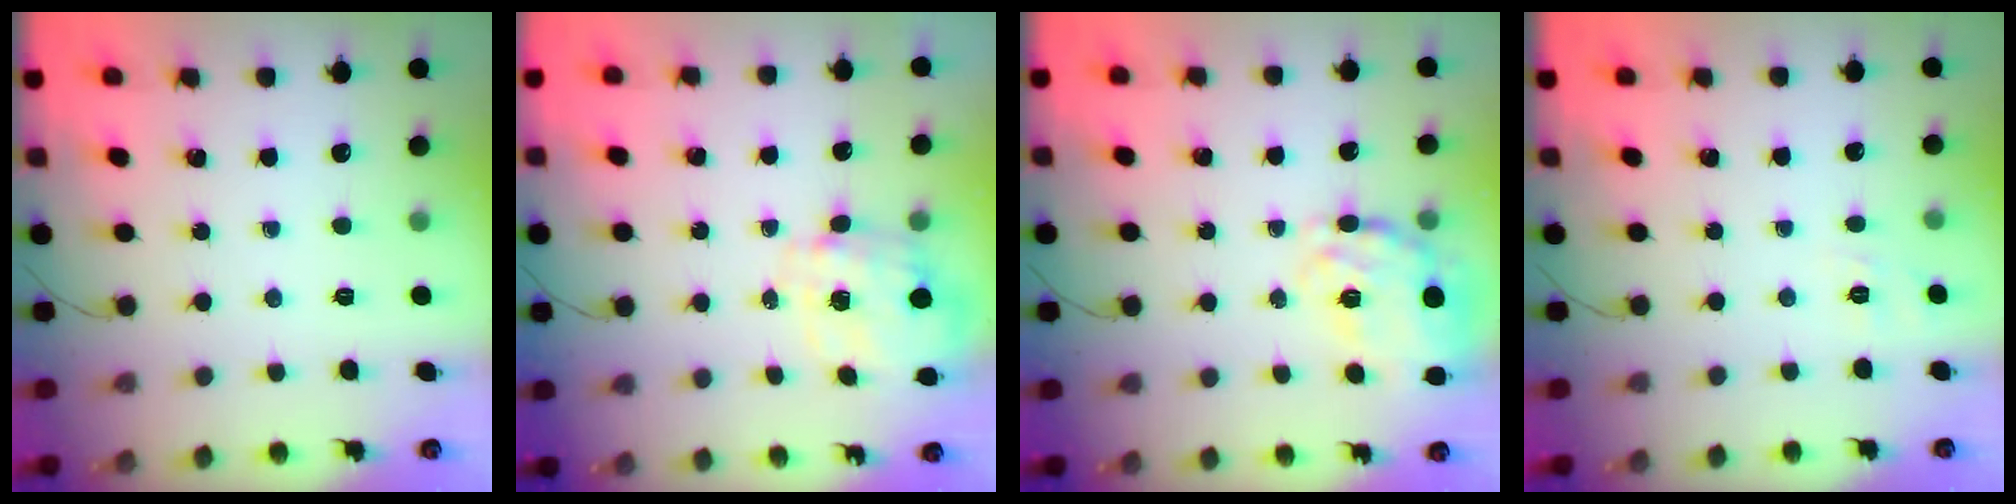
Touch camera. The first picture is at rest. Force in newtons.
{"total": 2.6, "press": 2.4, "slide": 1.0}
{"total": 22.6, "press": 22.3, "slide": 3.4}
{"total": 2.9, "press": 2.4, "slide": 1.7}